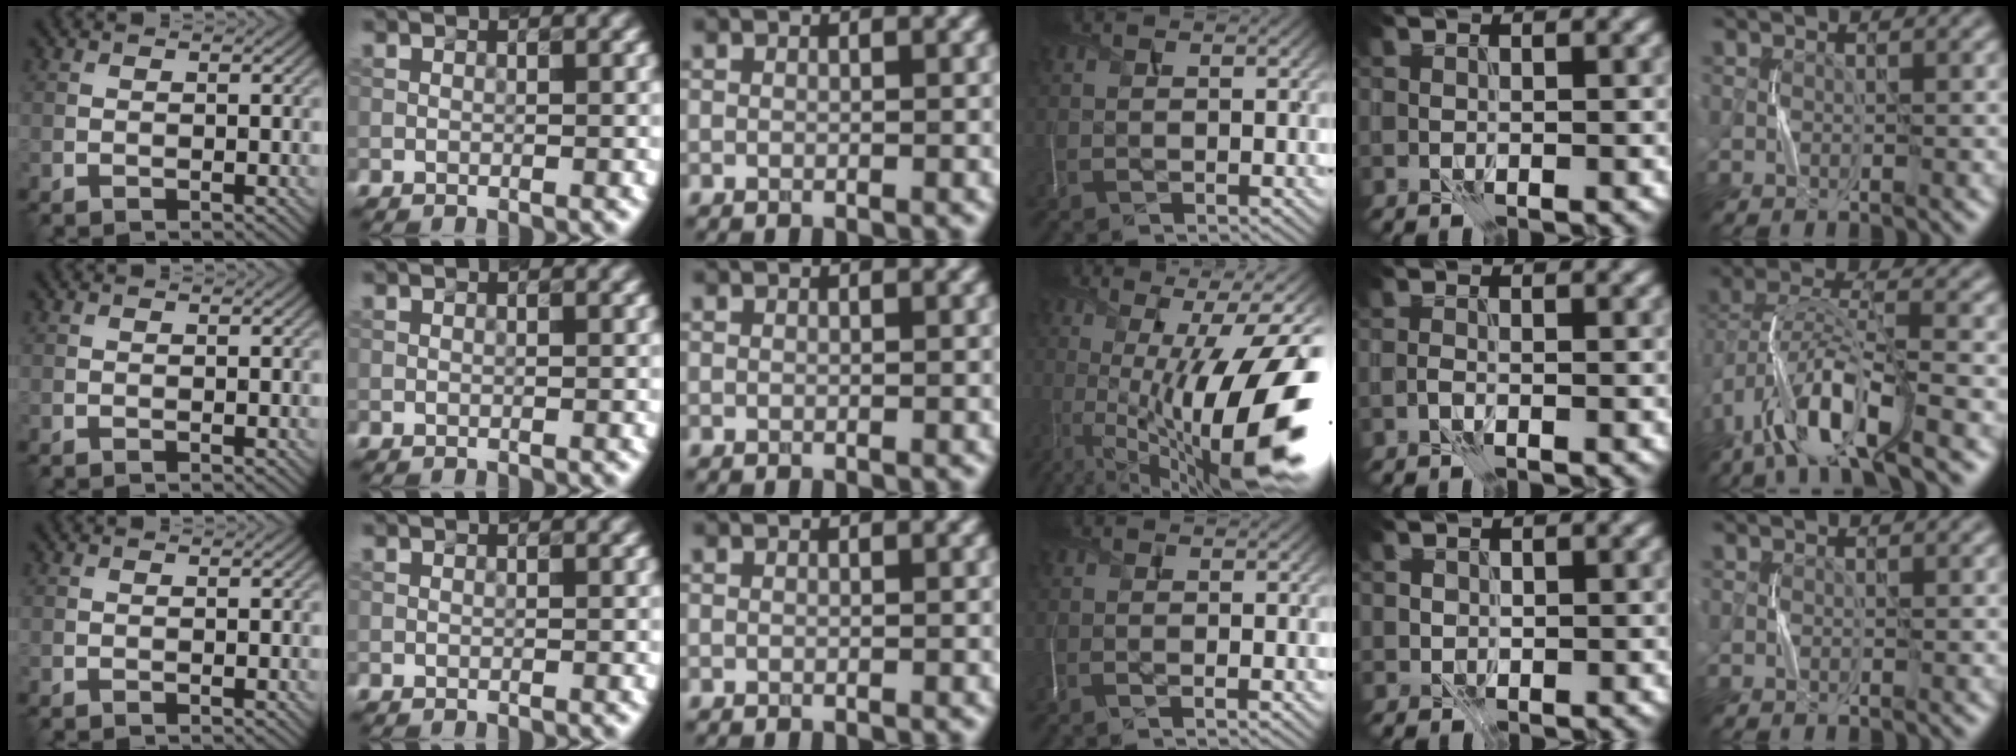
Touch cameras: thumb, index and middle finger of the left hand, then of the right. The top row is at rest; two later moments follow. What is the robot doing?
{"motion": "press", "object": "grip strengthener"}